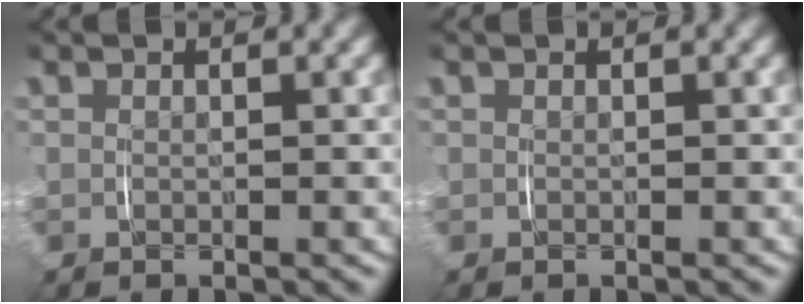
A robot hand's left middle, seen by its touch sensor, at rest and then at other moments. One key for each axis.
{"total": 0.0}